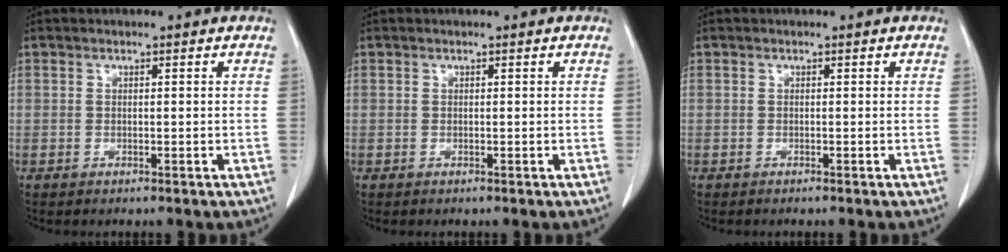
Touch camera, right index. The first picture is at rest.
{"total": 0.0}
{"total": 0.5, "force": [-0.5, -0.1, 0.2], "torque": [0.001, -0.001, -0.008]}